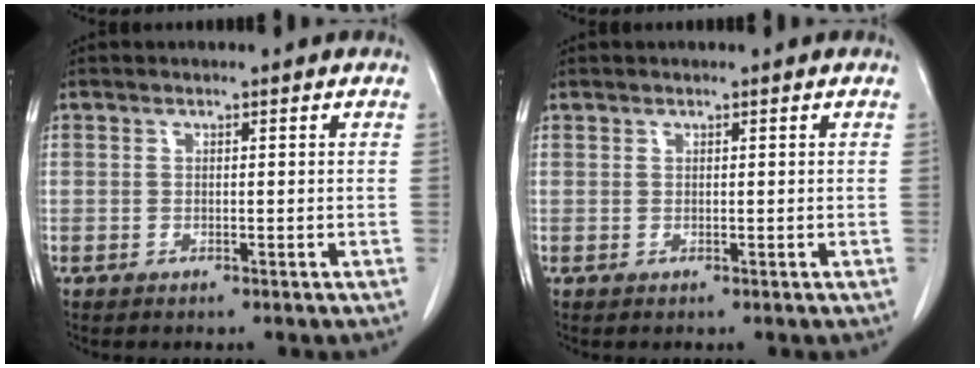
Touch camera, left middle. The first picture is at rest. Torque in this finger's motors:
{"motor_torque": [0.59, -0.66, 0.01, 0.01]}